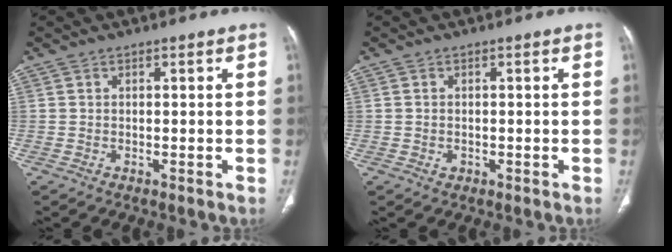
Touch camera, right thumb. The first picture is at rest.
{"total": 1.1, "force": [-0.2, 0.9, 0.5], "torque": [-0.008, 0.002, -0.001]}